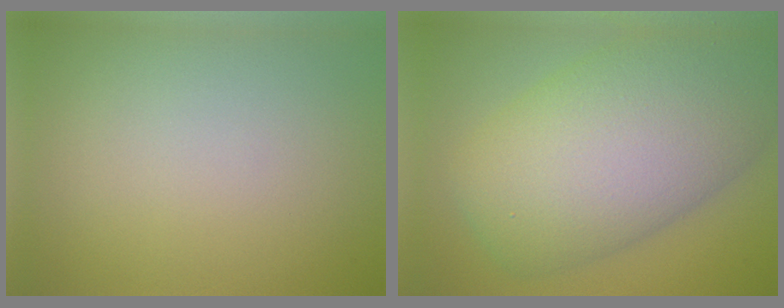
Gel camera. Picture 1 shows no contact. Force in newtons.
{"total": 12.9, "press": 12.9, "slide": 0.6}